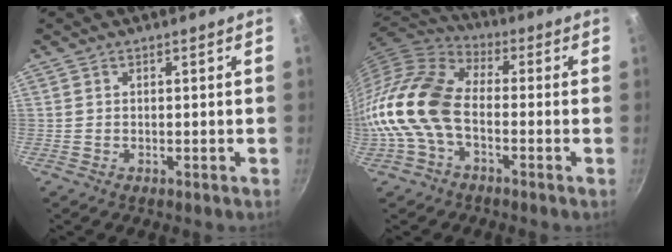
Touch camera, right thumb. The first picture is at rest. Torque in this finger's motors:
{"motor_torque": [1.78, 3.22, 1.96, -0.81, 0.30]}